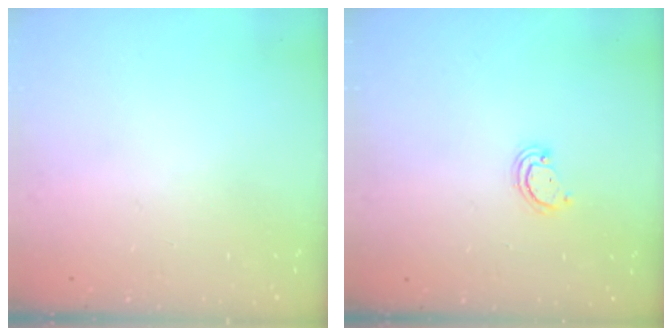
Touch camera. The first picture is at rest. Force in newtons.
{"total": 2.3, "press": 2.3, "slide": 0.3}